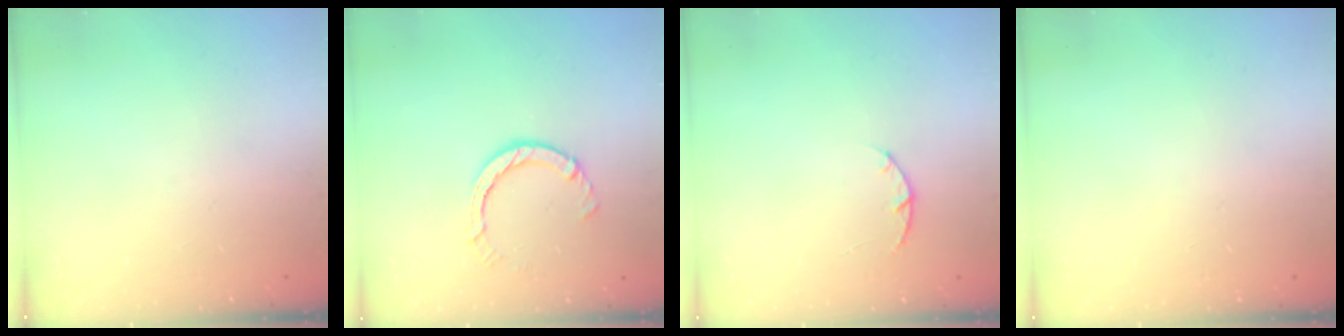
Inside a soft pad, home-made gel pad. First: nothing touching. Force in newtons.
{"total": 4.2, "press": 4.2, "slide": 0.4}
{"total": 2.9, "press": 2.9, "slide": 0.5}
{"total": 2.6, "press": 2.6, "slide": 0.2}